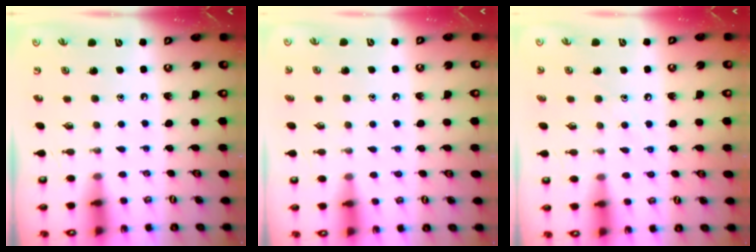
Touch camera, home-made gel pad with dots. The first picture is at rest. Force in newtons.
{"total": 3.2, "press": 3.2, "slide": 0.5}
{"total": 6.2, "press": 6.2, "slide": 0.7}